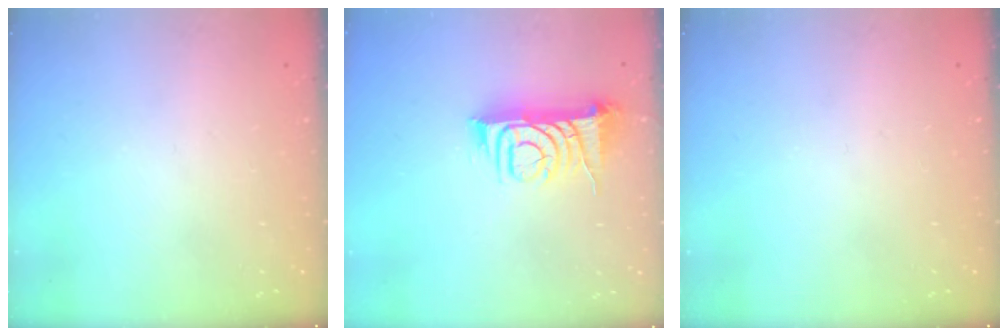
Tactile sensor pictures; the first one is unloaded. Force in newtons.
{"total": 9.7, "press": 9.6, "slide": 1.2}
{"total": 0.0}